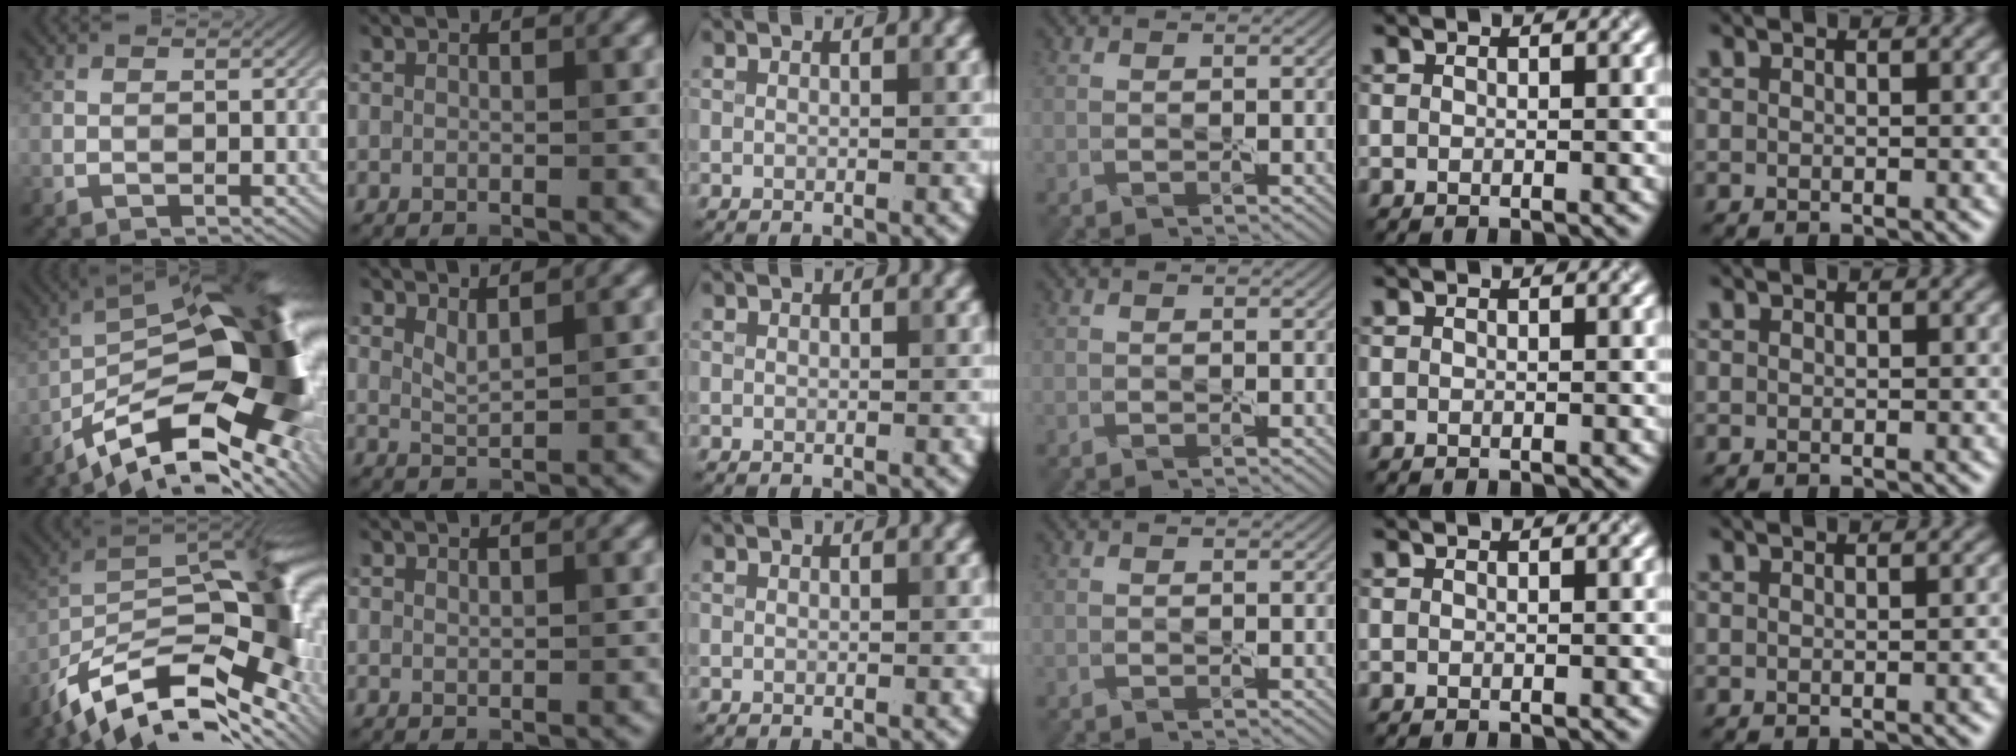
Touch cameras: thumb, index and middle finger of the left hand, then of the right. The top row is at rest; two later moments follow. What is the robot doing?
{"motion": "wrap", "object": "adhesive wrap"}